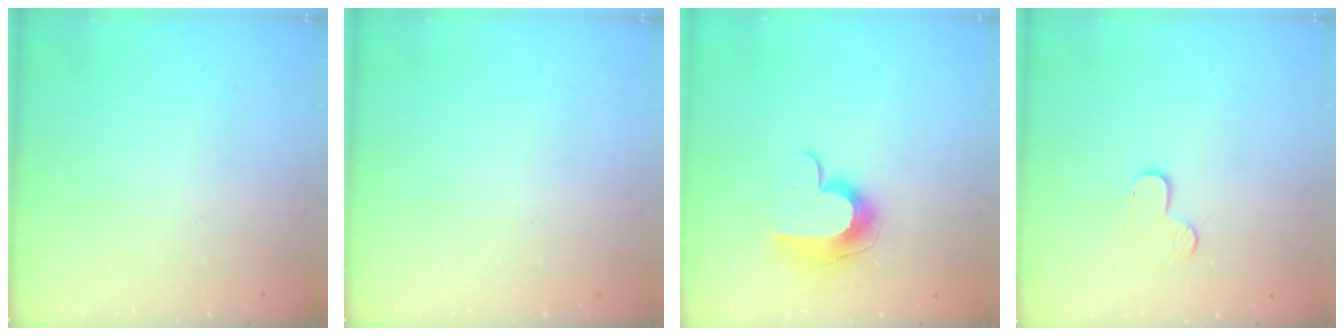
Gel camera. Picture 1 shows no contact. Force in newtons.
{"total": 0.0}
{"total": 11.5, "press": 11.4, "slide": 0.9}
{"total": 4.0, "press": 4.0, "slide": 0.2}